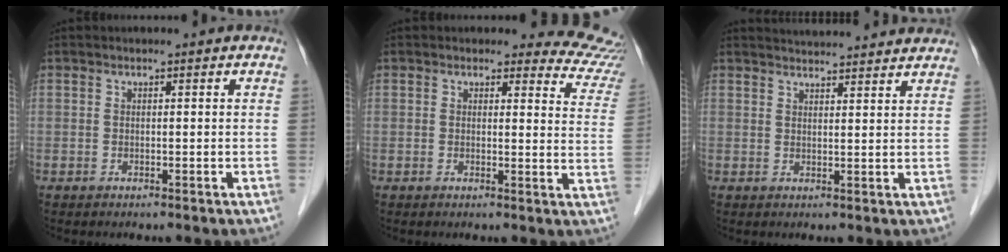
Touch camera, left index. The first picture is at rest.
{"total": 9.2, "force": [8.7, 2.8, -0.2], "torque": [0.050, -0.057, 0.049]}
{"total": 12.1, "force": [11.6, 0.9, 3.2], "torque": [-0.039, 0.018, 0.137]}